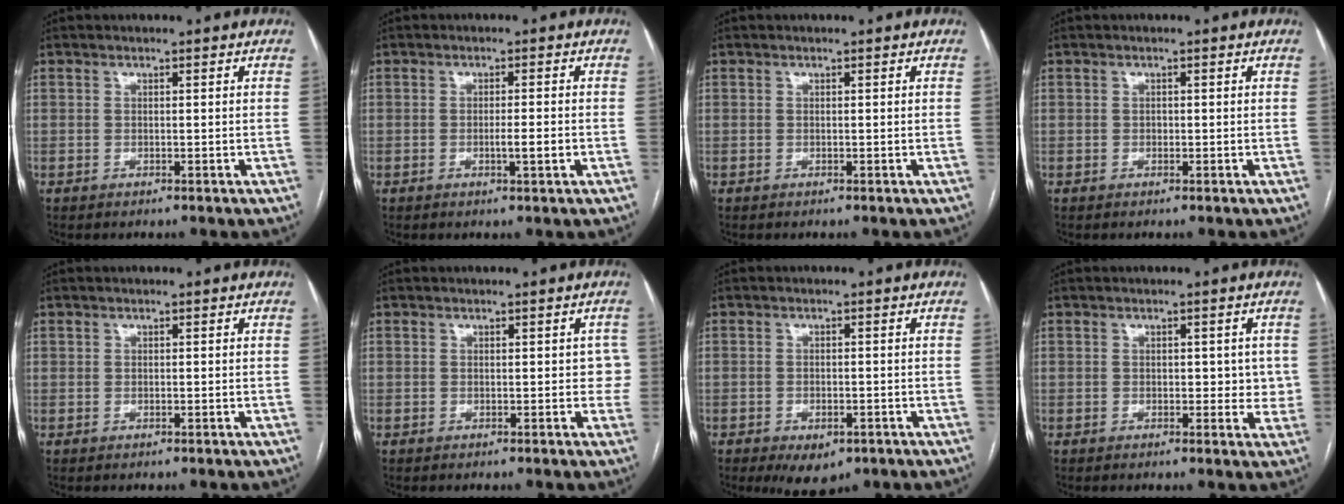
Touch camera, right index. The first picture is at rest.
{"total": 2.5, "force": [-0.7, 0.0, 2.4], "torque": [-0.042, -0.003, -0.011]}
{"total": 0.0}
{"total": 0.5, "force": [-0.1, 0.5, 0.3], "torque": [-0.003, 0.002, -0.002]}
{"total": 0.0}
{"total": 2.3, "force": [0.3, 1.5, 1.7], "torque": [-0.006, 0.014, 0.004]}
{"total": 4.9, "force": [-2.8, 2.7, 3.0], "torque": [-0.038, -0.003, -0.032]}
{"total": 3.9, "force": [0.3, 2.4, 3.1], "torque": [-0.027, 0.008, 0.004]}